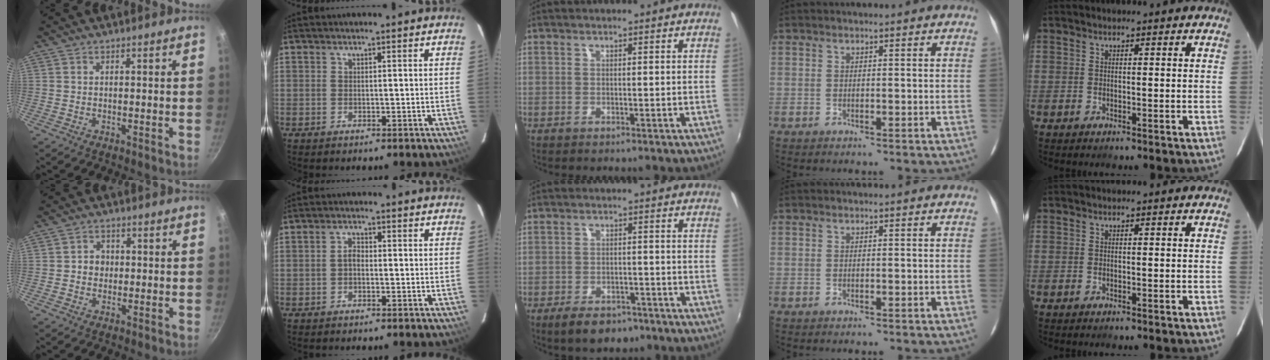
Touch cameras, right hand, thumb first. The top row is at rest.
{"thumb": {"total": 3.2, "force": [-0.1, 2.9, 1.4], "torque": [-0.003, 0.006, -0.005]}, "index": {"total": 2.0, "force": [-0.5, 1.0, 1.6], "torque": [-0.034, 0.009, -0.010]}, "middle": {"total": 7.2, "force": [-5.2, 3.6, 3.5], "torque": [-0.087, -0.004, -0.075]}}